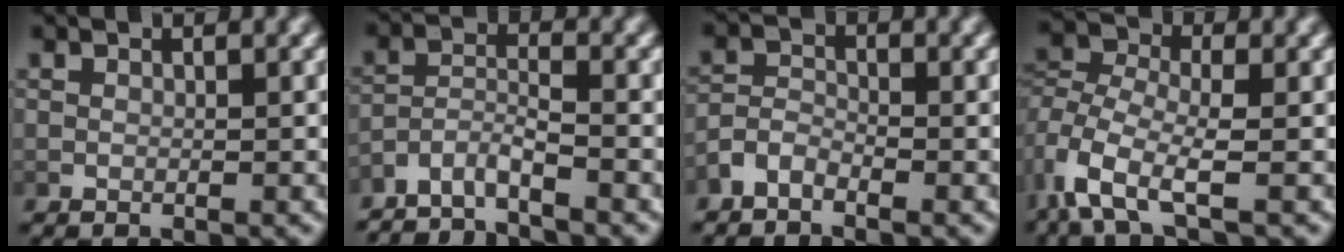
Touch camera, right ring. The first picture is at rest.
{"total": 6.3, "force": [-5.5, 2.6, 1.7], "torque": [-0.035, -0.022, -0.089]}
{"total": 2.3, "force": [-1.6, 1.4, 0.9], "torque": [-0.022, -0.008, -0.031]}
{"total": 4.4, "force": [-0.8, 2.6, 3.4], "torque": [-0.095, -0.026, -0.008]}